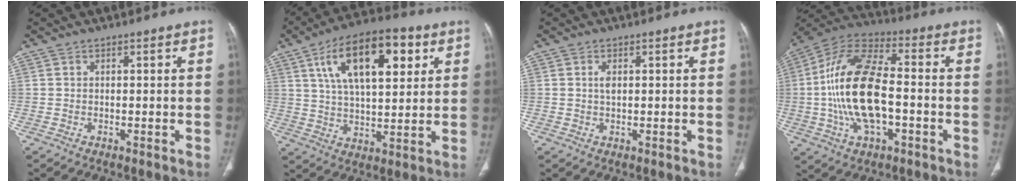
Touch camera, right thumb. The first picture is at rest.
{"total": 18.9, "force": [7.5, 8.6, 15.1], "torque": [-0.222, -0.008, 0.122]}
{"total": 1.6, "force": [0.4, 0.8, 1.3], "torque": [-0.025, 0.000, 0.008]}
{"total": 19.6, "force": [-2.2, 9.3, 17.1], "torque": [-0.338, 0.031, -0.041]}